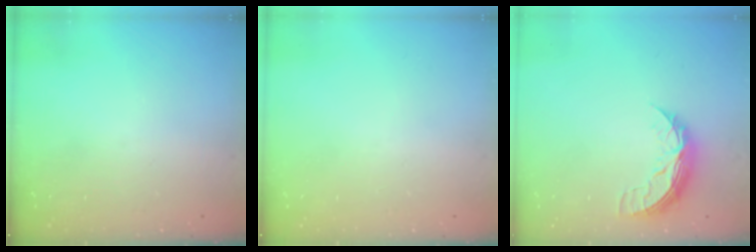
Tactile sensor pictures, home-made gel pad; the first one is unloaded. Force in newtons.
{"total": 0.0}
{"total": 8.8, "press": 8.8, "slide": 0.2}